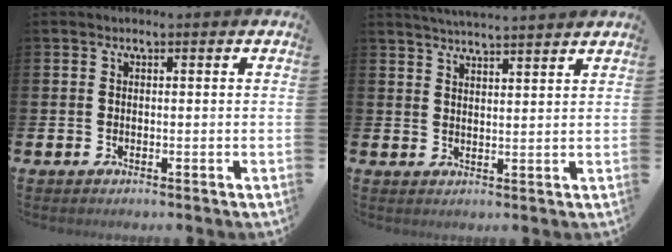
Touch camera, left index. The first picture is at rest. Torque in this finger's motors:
{"motor_torque": [-0.14, -0.43, 0.46, 0.09]}